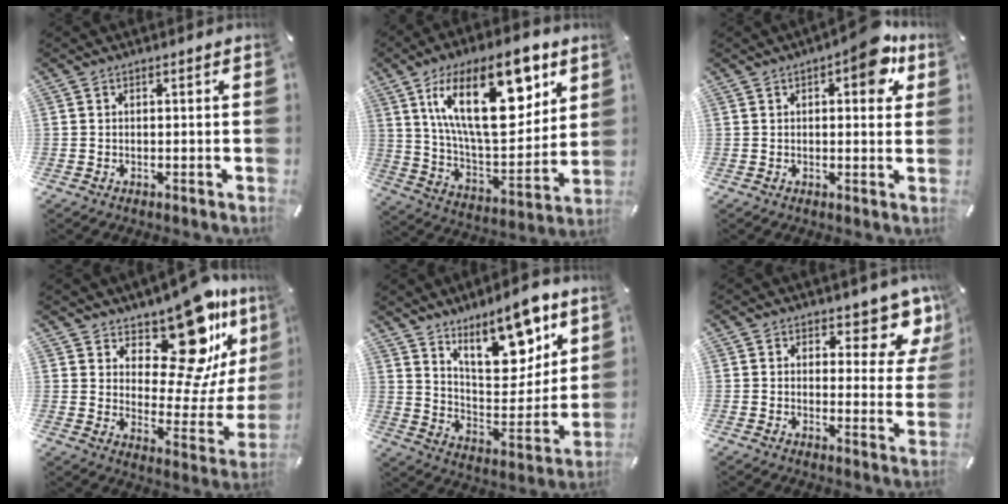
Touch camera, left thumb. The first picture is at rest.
{"total": 25.8, "force": [11.9, 12.0, 19.5], "torque": [-0.329, -0.054, 0.191]}
{"total": 9.7, "force": [4.1, 4.6, 7.5], "torque": [-0.078, -0.018, 0.061]}
{"total": 17.8, "force": [13.1, 7.5, 9.5], "torque": [-0.126, -0.123, 0.219]}
{"total": 17.6, "force": [12.4, 7.7, 9.9], "torque": [-0.130, -0.082, 0.212]}
{"total": 8.3, "force": [6.2, 4.0, 3.9], "torque": [-0.036, -0.057, 0.105]}